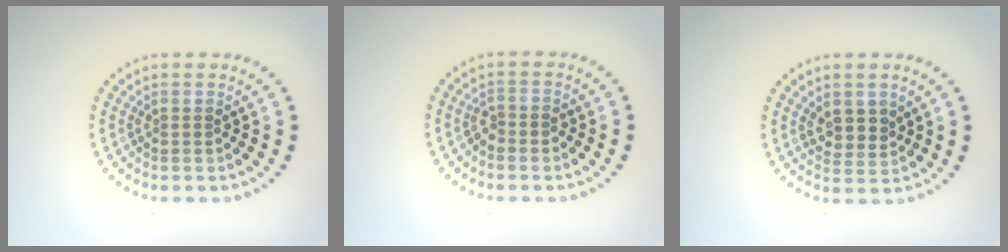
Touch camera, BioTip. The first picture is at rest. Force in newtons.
{"total": 1.1, "press": 0.9, "slide": 0.5}
{"total": 2.4, "press": 2.2, "slide": 1.0}